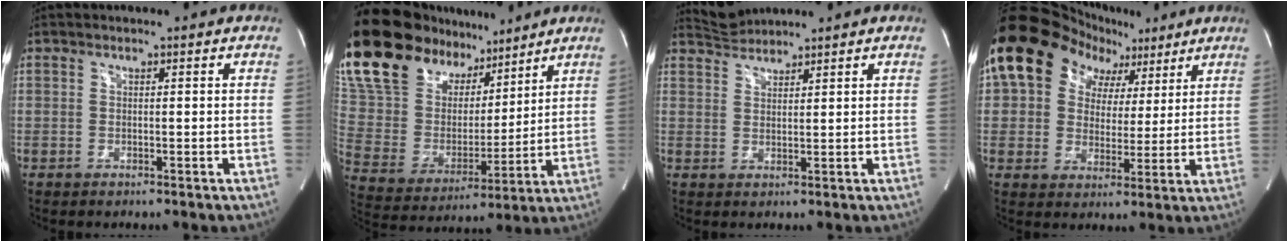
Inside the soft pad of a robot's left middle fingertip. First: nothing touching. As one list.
[{"total": 18.9, "force": [14.6, 8.0, 9.0], "torque": [-0.182, 0.031, 0.278]}, {"total": 3.1, "force": [3.1, -0.2, -0.6], "torque": [0.003, 0.005, 0.066]}, {"total": 13.5, "force": [6.8, 10.2, 5.8], "torque": [-0.084, 0.059, 0.118]}]